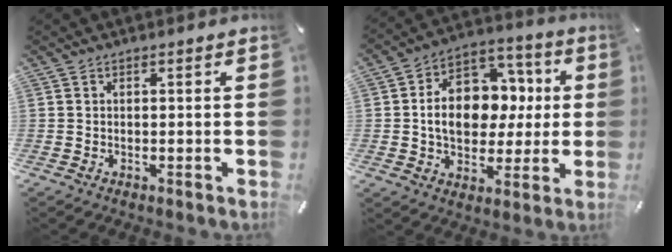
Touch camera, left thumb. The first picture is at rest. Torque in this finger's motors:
{"motor_torque": [1.81, 2.52, 1.19, -0.86, 0.43]}